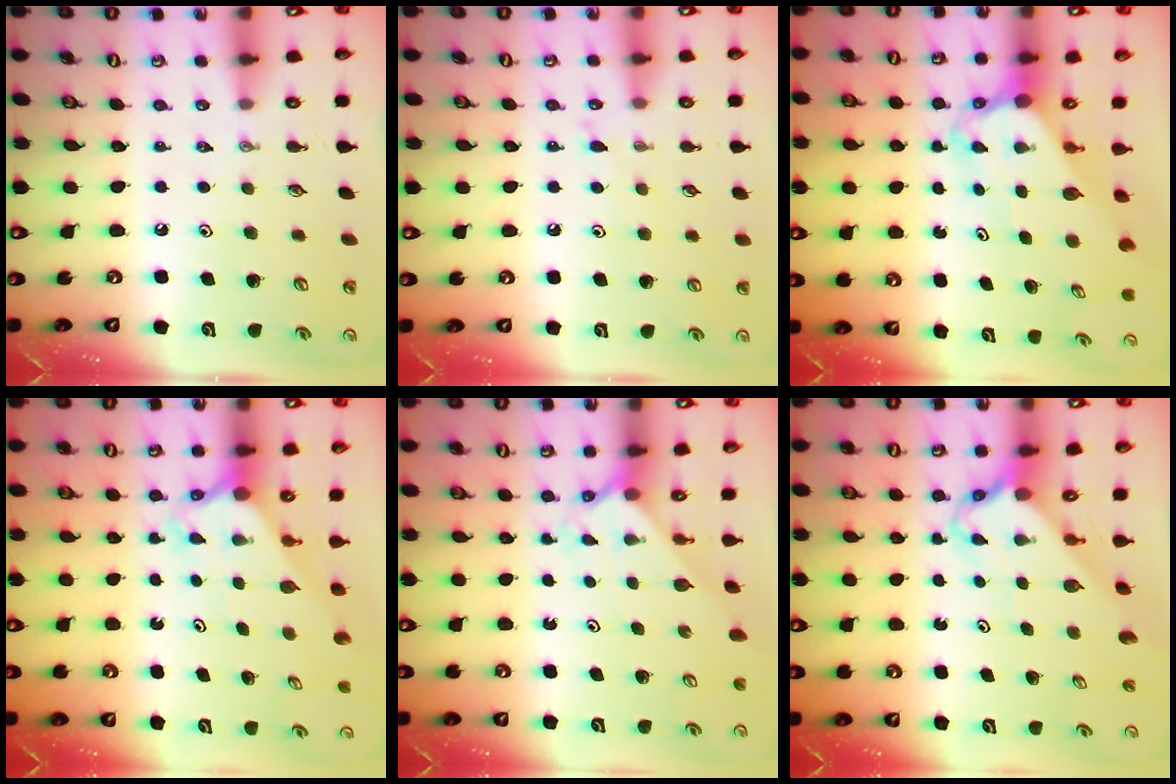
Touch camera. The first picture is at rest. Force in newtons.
{"total": 4.8, "press": 4.7, "slide": 0.6}
{"total": 3.9, "press": 3.9, "slide": 0.3}
{"total": 2.7, "press": 2.7, "slide": 0.1}
{"total": 2.2, "press": 2.2, "slide": 0.3}
{"total": 2.6, "press": 2.6, "slide": 0.3}